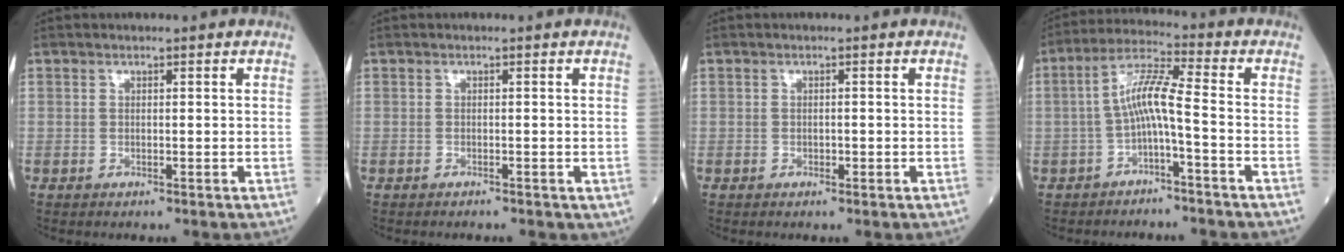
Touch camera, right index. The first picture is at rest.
{"total": 0.8, "force": [-0.5, 0.4, 0.5], "torque": [-0.010, -0.001, -0.002]}
{"total": 0.6, "force": [-0.2, 0.4, 0.4], "torque": [-0.008, 0.002, 0.000]}
{"total": 6.4, "force": [-1.5, 0.3, 6.2], "torque": [-0.122, 0.027, -0.028]}